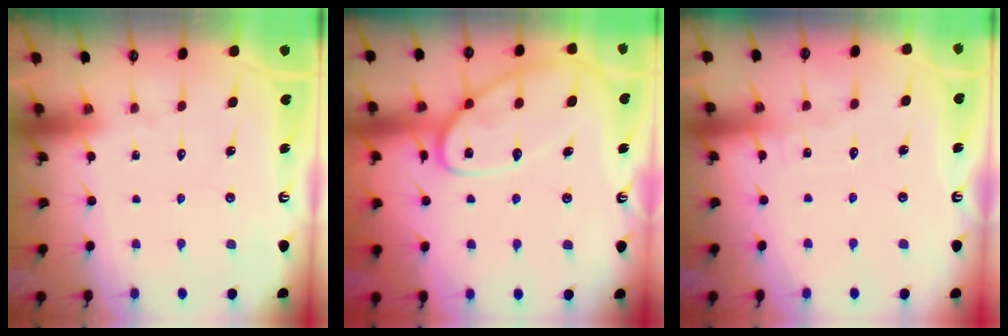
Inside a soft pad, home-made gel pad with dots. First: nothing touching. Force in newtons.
{"total": 14.5, "press": 14.4, "slide": 1.0}
{"total": 3.0, "press": 3.0, "slide": 0.3}